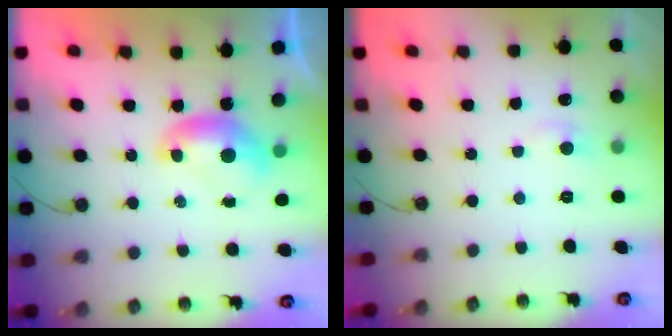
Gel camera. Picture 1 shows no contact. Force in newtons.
{"total": 0.8, "press": 0.4, "slide": 0.7}